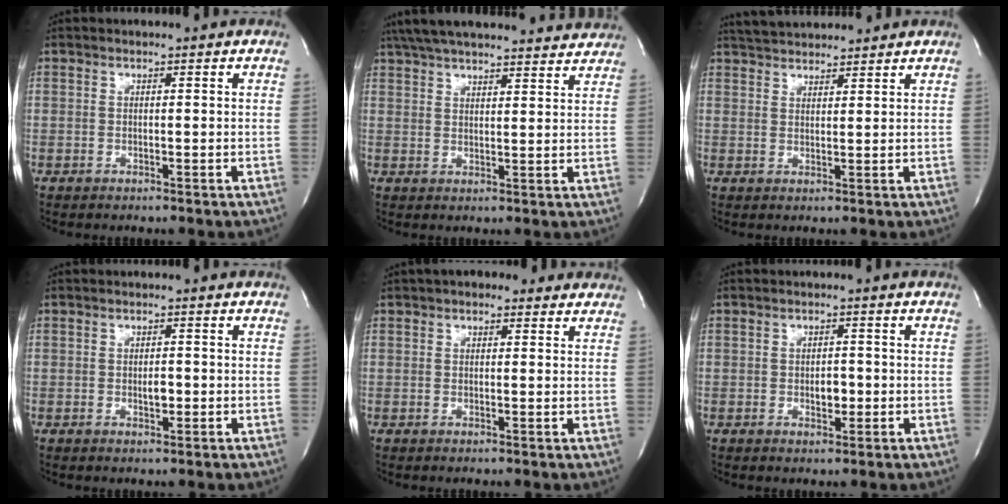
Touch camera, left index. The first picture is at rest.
{"total": 23.6, "force": [21.5, 3.6, 9.0], "torque": [-0.158, 0.022, 0.290]}
{"total": 7.5, "force": [7.0, 1.3, 2.1], "torque": [-0.042, 0.033, 0.115]}
{"total": 1.5, "force": [-0.4, 0.7, 1.3], "torque": [-0.026, -0.003, -0.004]}
{"total": 5.3, "force": [4.0, 2.4, 2.7], "torque": [-0.031, 0.027, 0.051]}
{"total": 2.3, "force": [-0.6, 1.3, 1.8], "torque": [-0.030, -0.001, -0.005]}